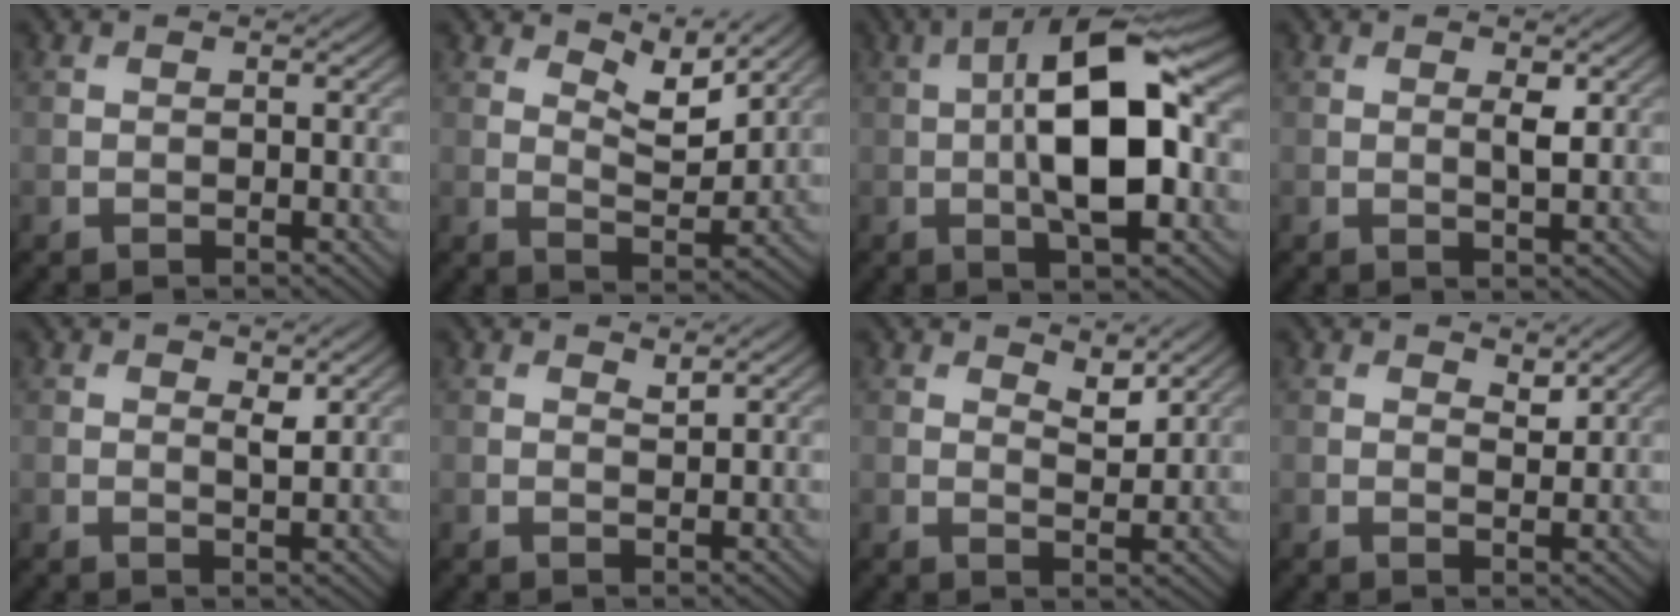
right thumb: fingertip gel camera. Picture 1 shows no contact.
{"total": 6.1, "force": [4.6, 1.9, 3.6], "torque": [-0.073, -0.007, 0.080]}
{"total": 13.4, "force": [0.0, 4.8, 12.6], "torque": [-0.210, 0.016, -0.007]}
{"total": 1.9, "force": [0.6, 0.4, 1.8], "torque": [-0.033, -0.004, 0.012]}
{"total": 1.6, "force": [1.0, 0.3, 1.2], "torque": [-0.023, -0.005, 0.017]}
{"total": 1.1, "force": [1.0, 0.2, 0.5], "torque": [-0.012, -0.004, 0.019]}
{"total": 3.1, "force": [2.3, 1.0, 1.8], "torque": [-0.031, -0.008, 0.040]}
{"total": 2.2, "force": [1.7, 0.8, 1.1], "torque": [-0.017, -0.006, 0.031]}